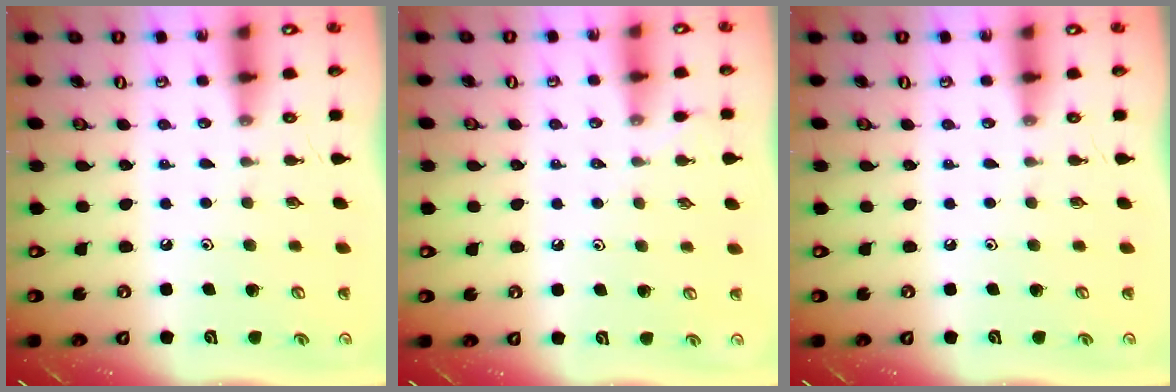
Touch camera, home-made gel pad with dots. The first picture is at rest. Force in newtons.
{"total": 2.9, "press": 2.9, "slide": 0.5}
{"total": 0.0}